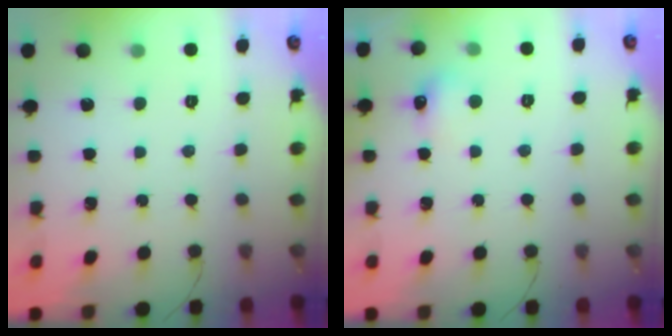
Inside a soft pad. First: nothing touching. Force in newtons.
{"total": 5.4, "press": 5.2, "slide": 1.5}